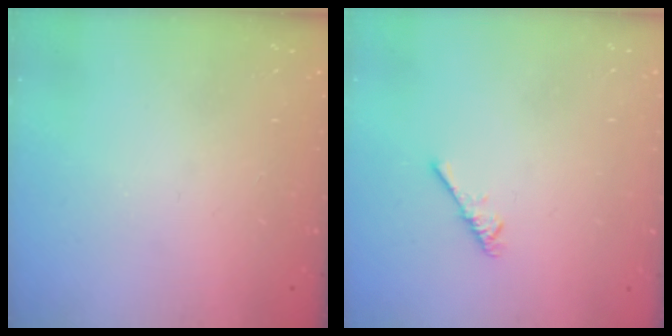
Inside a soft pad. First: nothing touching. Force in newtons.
{"total": 2.6, "press": 2.5, "slide": 0.5}